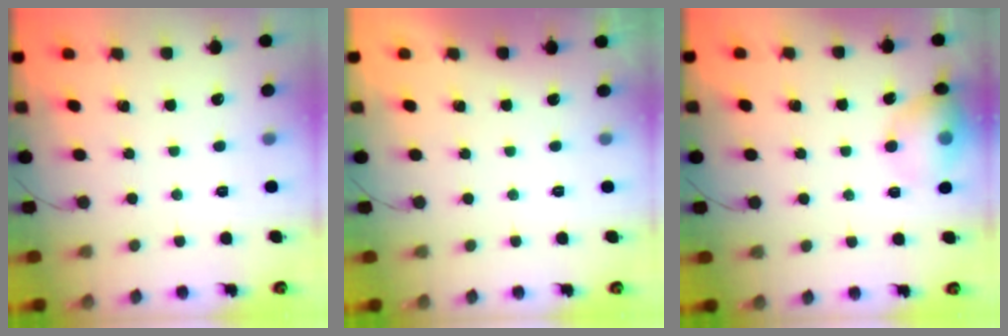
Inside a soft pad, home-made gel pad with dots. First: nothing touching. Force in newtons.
{"total": 0.0}
{"total": 11.0, "press": 10.9, "slide": 1.6}